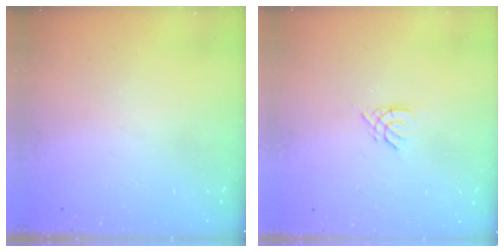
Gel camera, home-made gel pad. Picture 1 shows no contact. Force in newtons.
{"total": 1.3, "press": 1.3, "slide": 0.3}